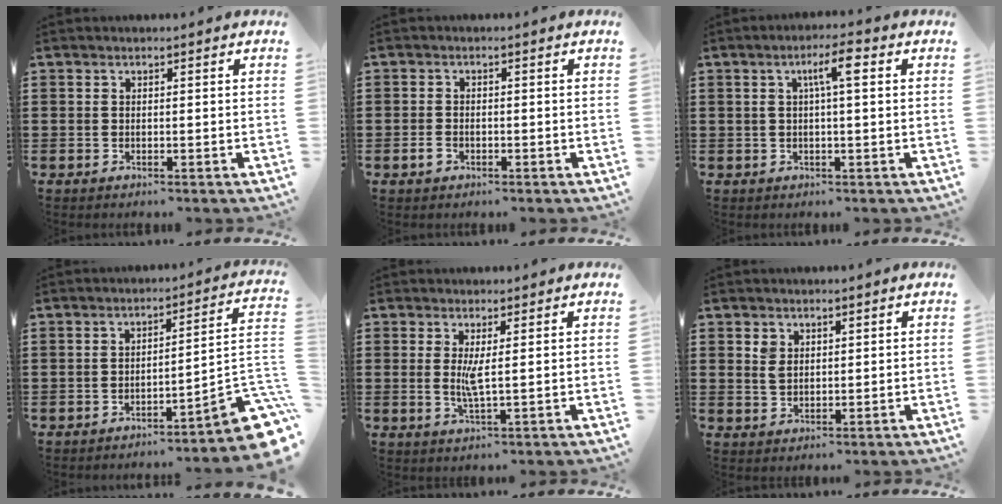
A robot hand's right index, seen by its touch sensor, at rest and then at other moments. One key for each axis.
{"total": 1.6, "fx": -0.8, "fy": 1.0, "fz": 0.9, "tx": -0.027, "ty": -0.003, "tz": -0.018}
{"total": 4.6, "fx": 1.0, "fy": 0.7, "fz": 4.4, "tx": -0.078, "ty": 0.005, "tz": 0.011}
{"total": 6.2, "fx": -3.9, "fy": 0.7, "fz": 4.8, "tx": -0.058, "ty": -0.019, "tz": -0.076}
{"total": 3.2, "fx": 0.6, "fy": 0.1, "fz": 3.1, "tx": -0.061, "ty": -0.007, "tz": 0.010}
{"total": 2.5, "fx": 1.5, "fy": 1.6, "fz": 1.2, "tx": -0.030, "ty": 0.006, "tz": 0.028}